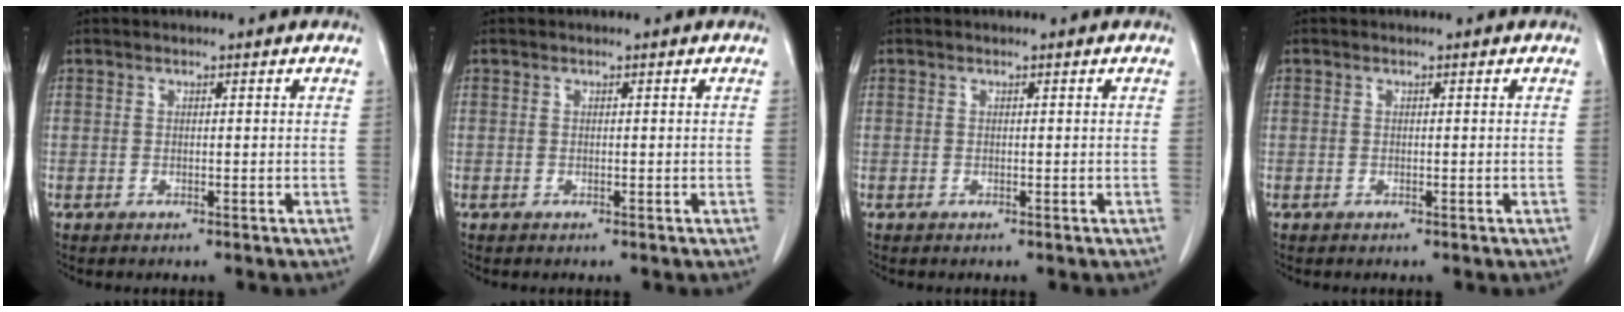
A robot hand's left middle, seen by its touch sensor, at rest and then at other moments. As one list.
[{"total": 0.0}, {"total": 0.0}, {"total": 0.0}]